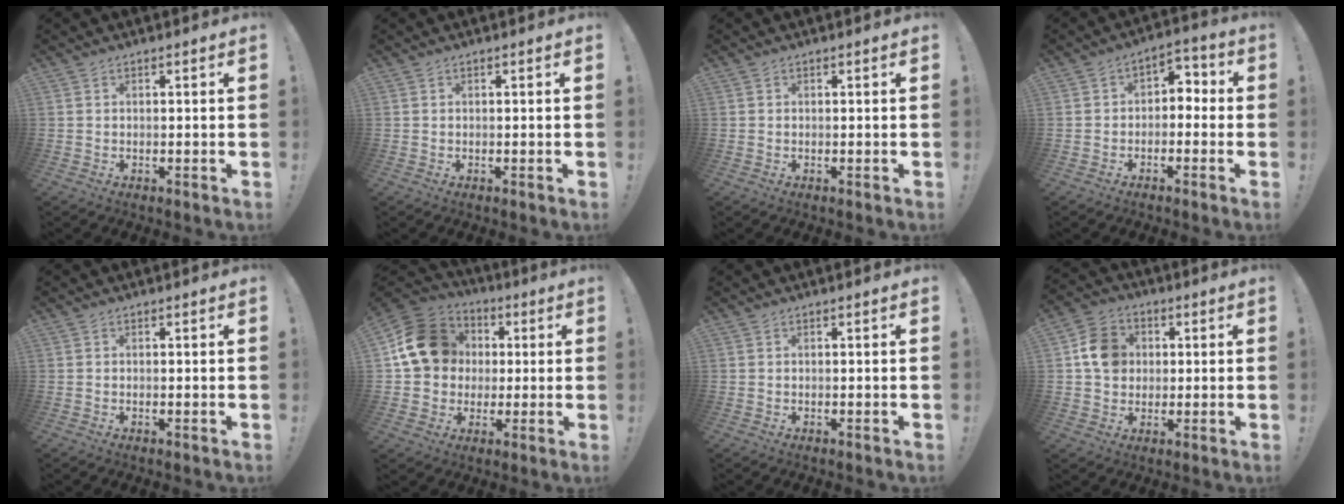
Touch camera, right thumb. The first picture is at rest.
{"total": 0.0}
{"total": 0.0}
{"total": 4.7, "force": [-2.6, 3.5, 1.7], "torque": [-0.015, 0.023, -0.048]}
{"total": 0.0}
{"total": 17.8, "force": [3.6, 15.1, 8.7], "torque": [-0.133, 0.004, 0.081]}
{"total": 0.0}
{"total": 10.5, "force": [1.9, 9.2, 4.6], "torque": [-0.055, 0.005, 0.041]}